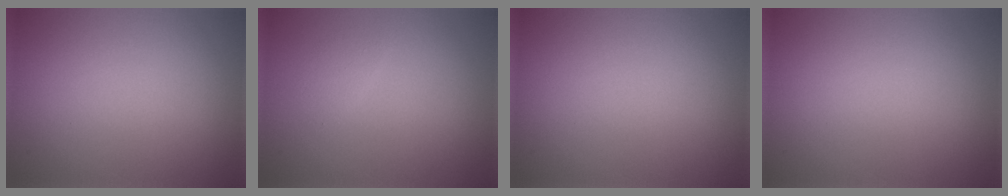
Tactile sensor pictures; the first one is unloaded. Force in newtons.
{"total": 0.8, "press": 0.8, "slide": 0.1}
{"total": 0.0}
{"total": 0.0}